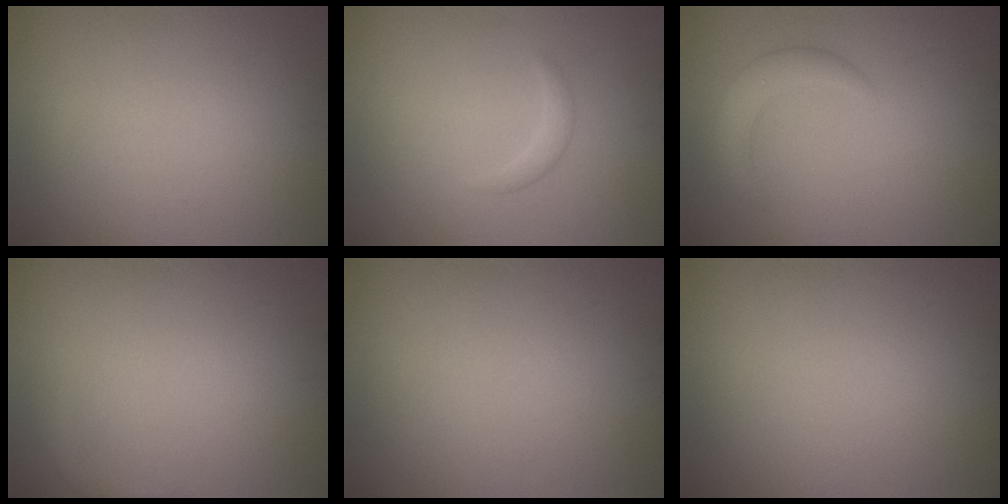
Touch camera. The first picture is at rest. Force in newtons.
{"total": 0.9, "press": 0.9, "slide": 0.0}
{"total": 2.4, "press": 2.4, "slide": 0.1}
{"total": 1.0, "press": 1.0, "slide": 0.2}
{"total": 0.0}
{"total": 0.0}